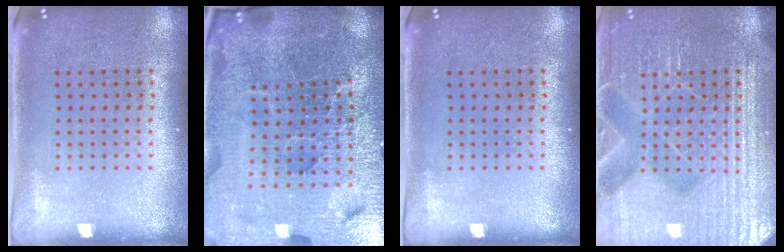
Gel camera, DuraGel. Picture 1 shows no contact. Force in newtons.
{"total": 6.4, "press": 5.7, "slide": 2.9}
{"total": 0.0}
{"total": 7.6, "press": 7.5, "slide": 1.1}